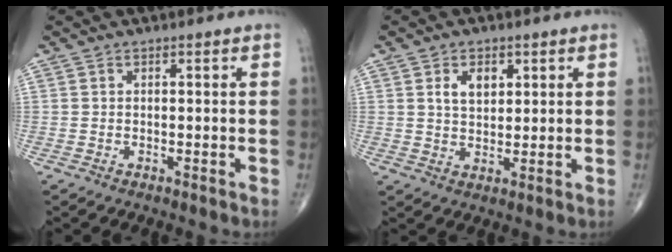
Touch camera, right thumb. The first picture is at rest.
{"total": 4.8, "force": [1.9, 3.0, 3.2], "torque": [-0.039, -0.012, 0.034]}